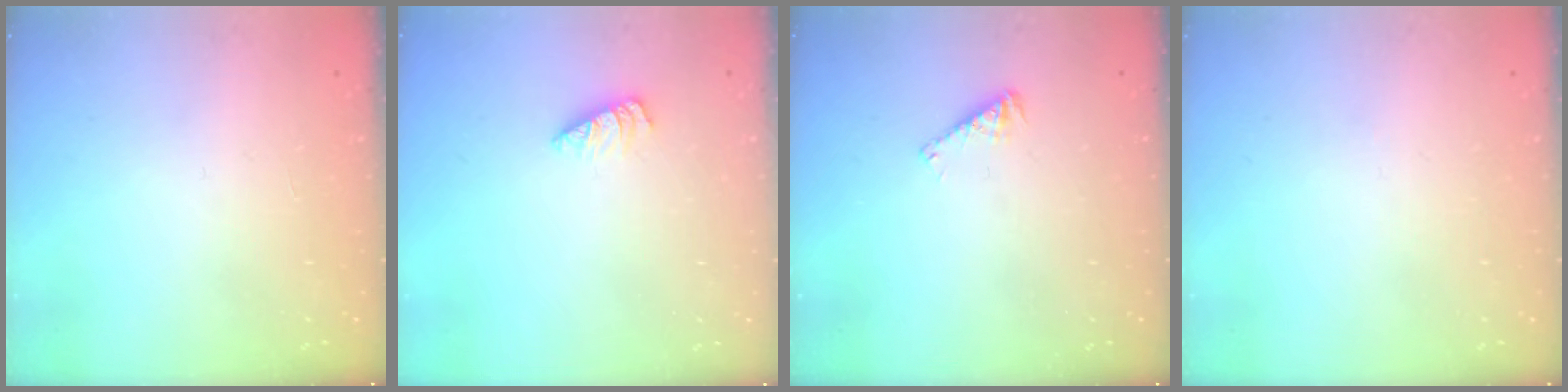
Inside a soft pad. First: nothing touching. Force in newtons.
{"total": 1.1, "press": 1.1, "slide": 0.1}
{"total": 3.4, "press": 3.4, "slide": 0.4}
{"total": 0.0}